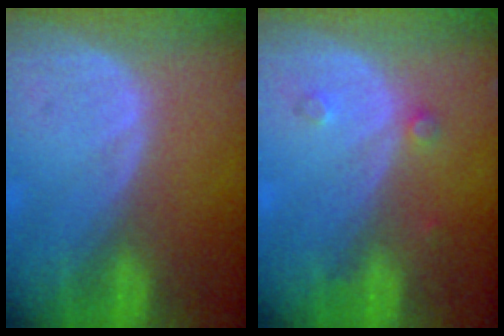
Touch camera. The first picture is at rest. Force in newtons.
{"total": 1.7, "press": 1.7, "slide": 0.3}